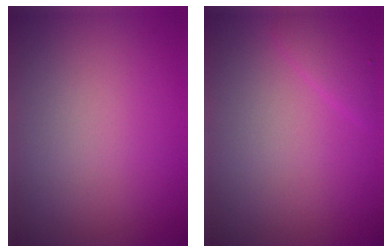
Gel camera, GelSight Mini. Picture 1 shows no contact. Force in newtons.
{"total": 1.4, "press": 1.4, "slide": 0.1}